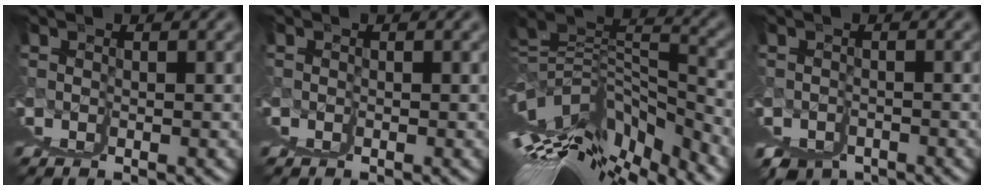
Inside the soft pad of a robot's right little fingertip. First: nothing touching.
{"total": 1.0, "force": [0.4, -0.7, -0.6], "torque": [0.016, 0.003, 0.006]}
{"total": 10.1, "force": [0.9, 0.9, 10.0], "torque": [-0.107, 0.050, 0.017]}
{"total": 1.7, "force": [0.3, -0.7, 1.6], "torque": [-0.004, -0.007, 0.012]}